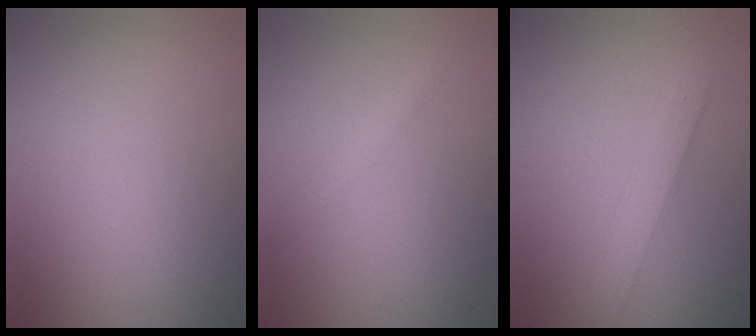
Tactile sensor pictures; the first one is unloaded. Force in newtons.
{"total": 1.5, "press": 1.5, "slide": 0.1}
{"total": 2.5, "press": 2.5, "slide": 0.2}